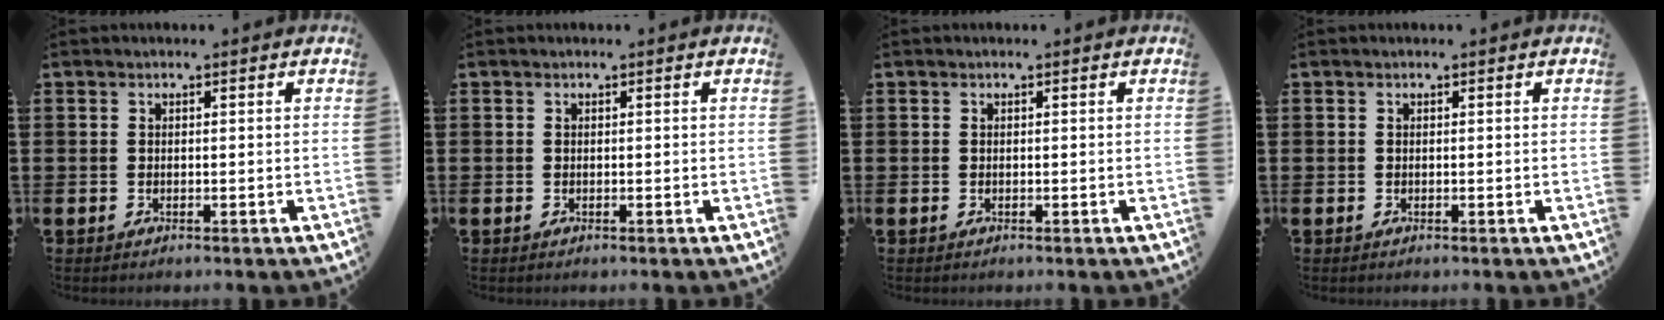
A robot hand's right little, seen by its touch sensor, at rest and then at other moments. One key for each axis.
{"total": 0.0}
{"total": 0.0}
{"total": 0.0}